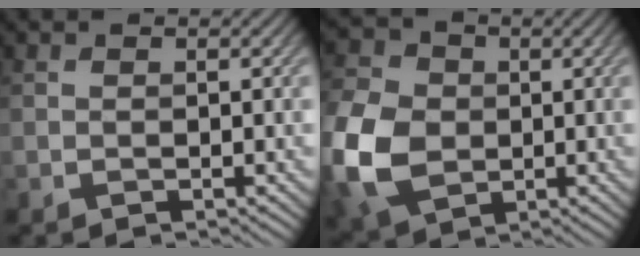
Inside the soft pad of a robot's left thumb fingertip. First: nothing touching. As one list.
[{"total": 12.8, "force": [-1.8, 9.6, 8.2], "torque": [-0.244, -0.015, -0.043]}]